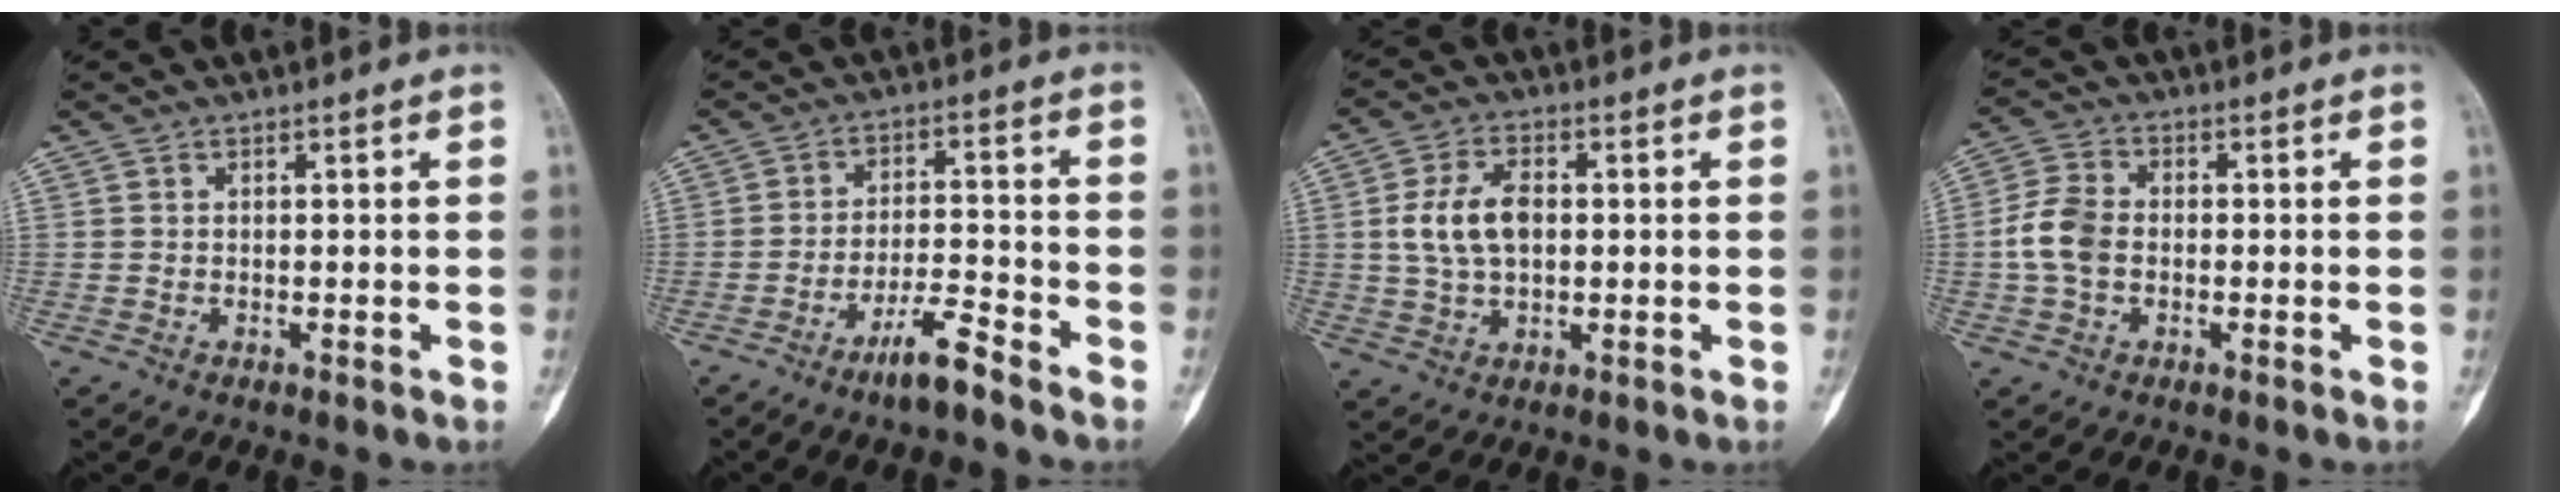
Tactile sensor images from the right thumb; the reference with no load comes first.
{"total": 7.0, "force": [-5.2, 0.9, 4.5], "torque": [-0.085, 0.037, -0.096]}
{"total": 8.7, "force": [0.7, 5.3, 6.9], "torque": [-0.125, 0.008, 0.014]}
{"total": 6.7, "force": [-0.9, 4.9, 4.6], "torque": [-0.094, 0.018, -0.025]}